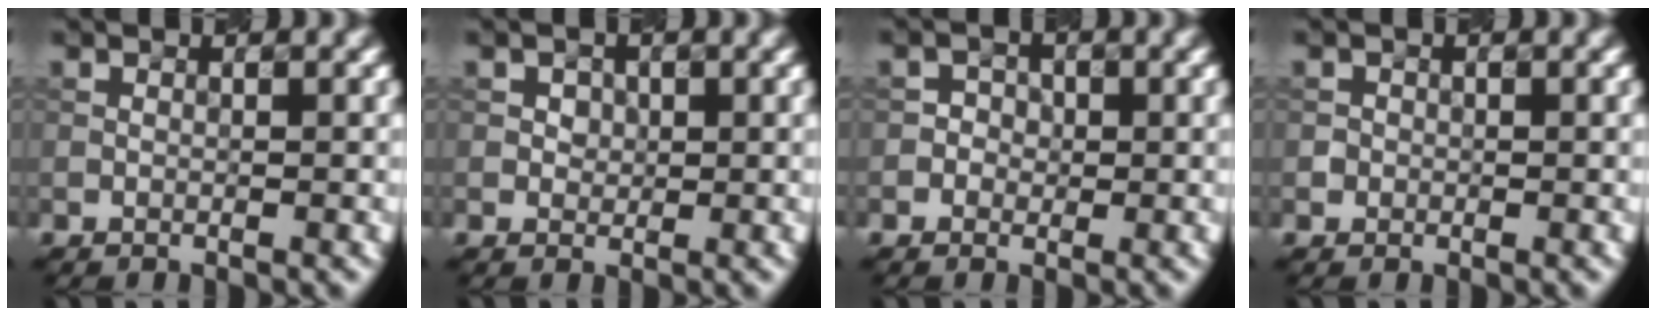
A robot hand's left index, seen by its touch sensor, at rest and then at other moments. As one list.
[{"total": 1.6, "force": [0.7, 1.2, 0.8], "torque": [-0.014, 0.007, 0.011]}, {"total": 1.6, "force": [-0.4, 1.5, 0.3], "torque": [0.010, 0.009, -0.017]}, {"total": 0.8, "force": [-0.1, 0.8, 0.1], "torque": [0.010, 0.002, -0.001]}]